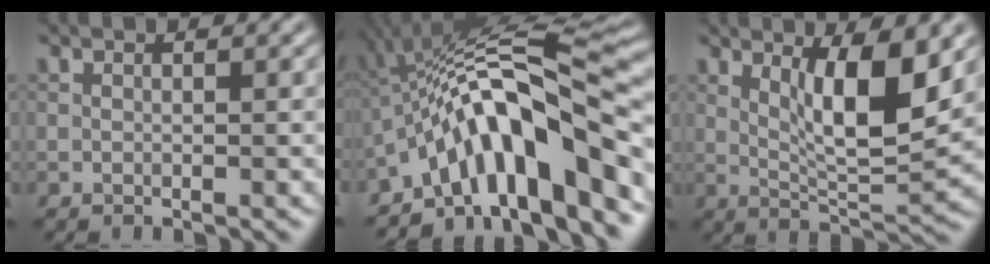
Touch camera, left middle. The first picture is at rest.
{"total": 12.8, "force": [-5.3, 3.6, 11.1], "torque": [-0.152, 0.025, -0.091]}
{"total": 6.8, "force": [2.0, 1.7, 6.2], "torque": [-0.105, -0.011, 0.038]}